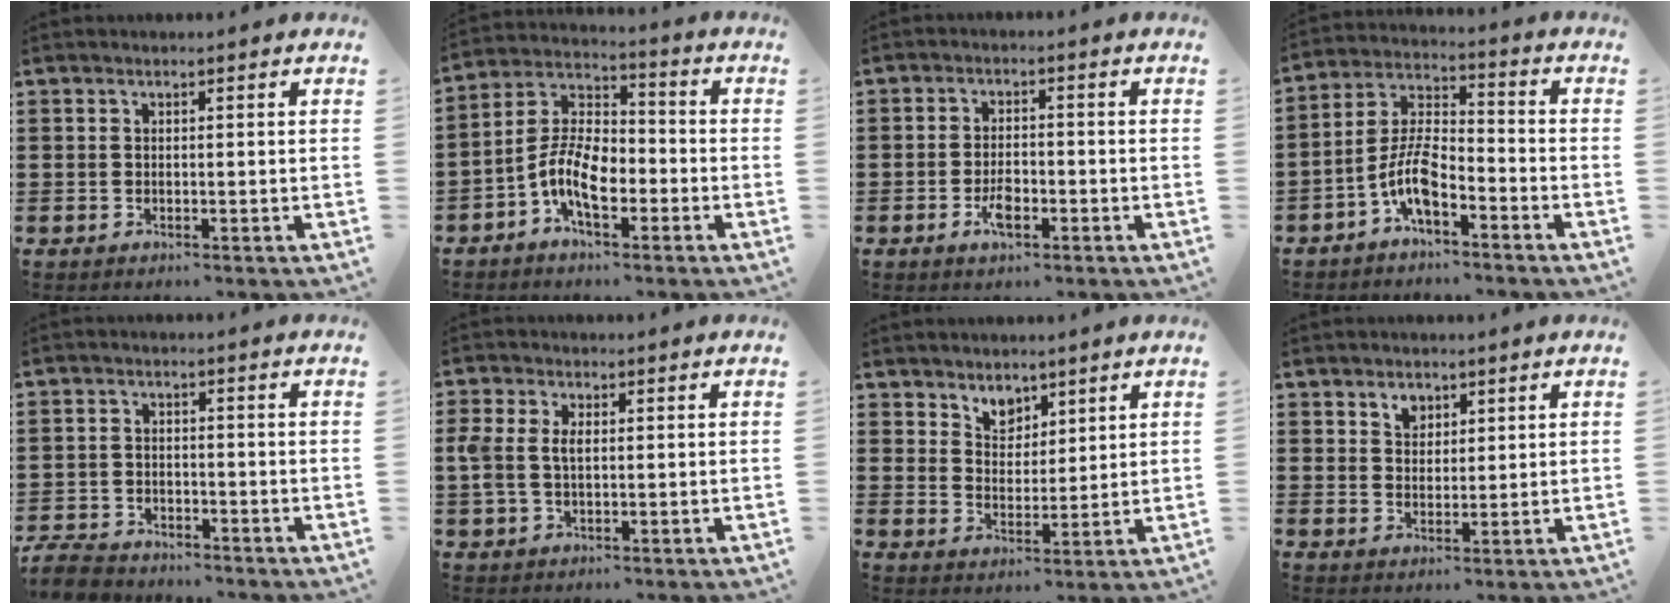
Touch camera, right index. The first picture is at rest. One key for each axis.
{"total": 9.1, "fx": -3.8, "fy": 4.2, "fz": 7.1, "tx": -0.170, "ty": -0.001, "tz": -0.077}
{"total": 3.7, "fx": -1.6, "fy": 1.4, "fz": 3.0, "tx": -0.060, "ty": -0.002, "tz": -0.029}
{"total": 7.5, "fx": -4.3, "fy": 2.7, "fz": 5.5, "tx": -0.139, "ty": -0.007, "tz": -0.088}
{"total": 4.4, "fx": -4.2, "fy": 0.9, "fz": 0.9, "tx": -0.037, "ty": -0.005, "tz": -0.091}
{"total": 3.6, "fx": 0.3, "fy": 2.3, "fz": 2.8, "tx": -0.074, "ty": 0.005, "tz": -0.002}
{"total": 4.0, "fx": 3.2, "fy": 2.4, "fz": 0.4, "tx": -0.014, "ty": 0.001, "tz": 0.058}
{"total": 2.7, "fx": 1.8, "fy": 1.8, "fz": 0.9, "tx": -0.024, "ty": 0.005, "tz": 0.033}